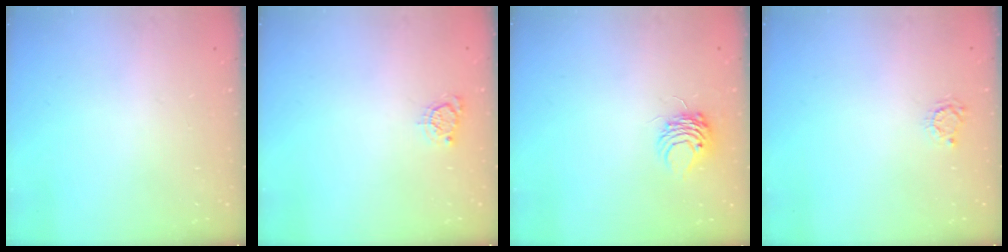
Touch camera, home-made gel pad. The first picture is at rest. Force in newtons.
{"total": 3.3, "press": 3.3, "slide": 0.4}
{"total": 6.1, "press": 6.1, "slide": 0.5}
{"total": 3.4, "press": 3.3, "slide": 0.4}